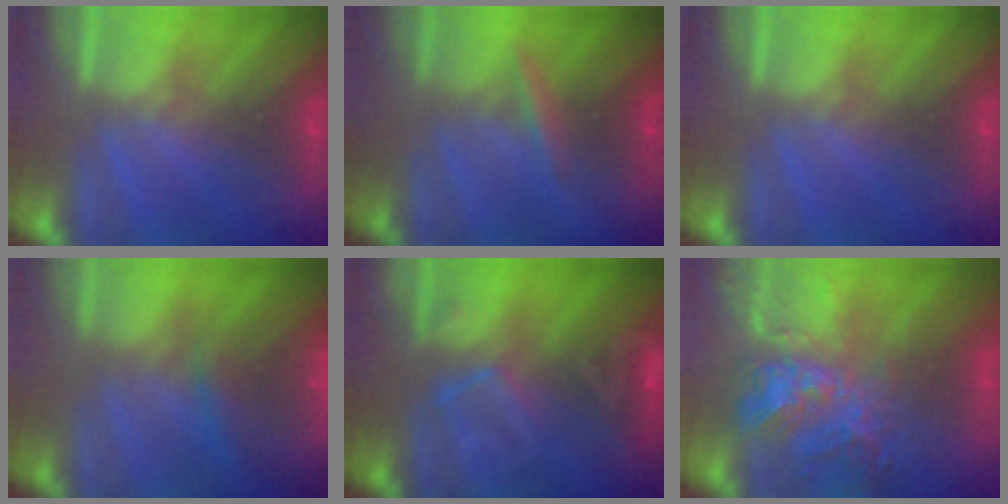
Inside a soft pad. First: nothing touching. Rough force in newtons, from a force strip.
{"total": 2.4}
{"total": 0.0}
{"total": 13.7}
{"total": 2.8}
{"total": 7.2}